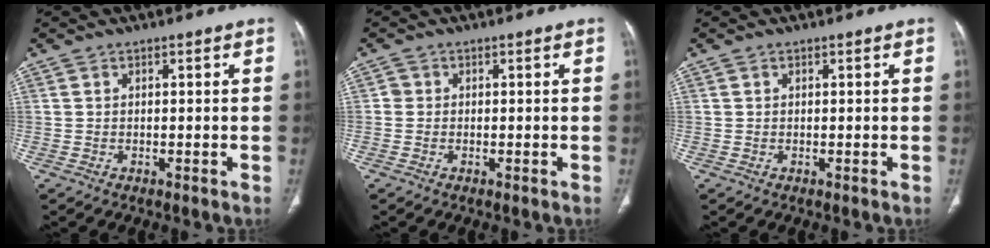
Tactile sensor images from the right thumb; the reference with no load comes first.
{"total": 1.0, "force": [0.0, 1.0, 0.2], "torque": [0.003, 0.003, 0.000]}
{"total": 0.0}